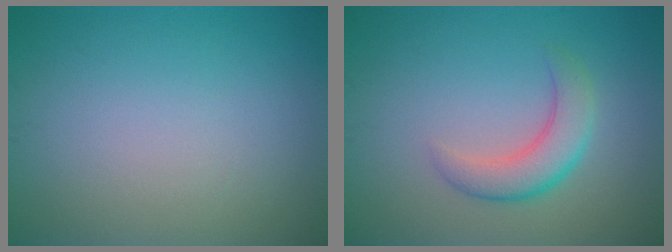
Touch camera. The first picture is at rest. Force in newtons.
{"total": 3.6, "press": 3.6, "slide": 0.2}